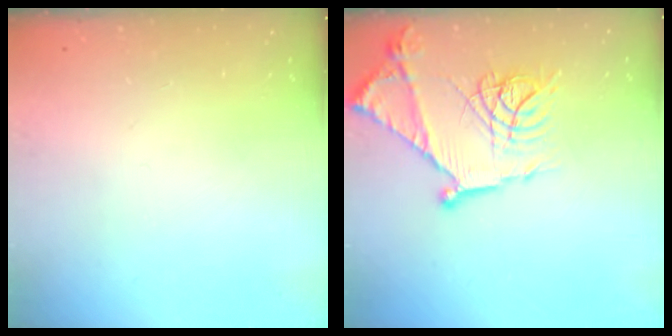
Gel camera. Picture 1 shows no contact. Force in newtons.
{"total": 16.5, "press": 16.4, "slide": 1.1}